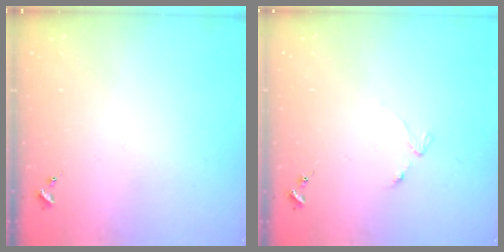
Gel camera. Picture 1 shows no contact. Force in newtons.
{"total": 2.5, "press": 2.4, "slide": 0.4}